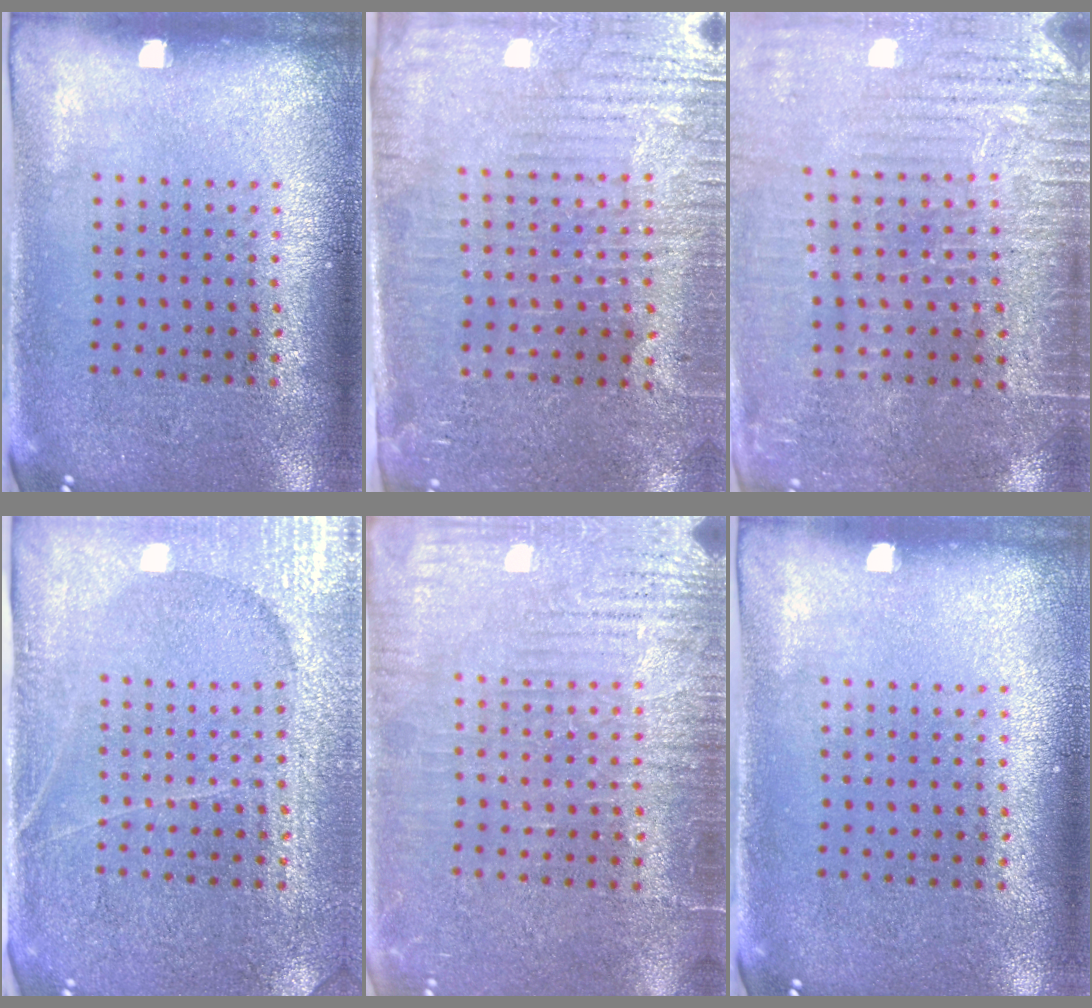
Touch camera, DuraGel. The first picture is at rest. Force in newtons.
{"total": 3.8, "press": 3.5, "slide": 1.3}
{"total": 3.4, "press": 3.4, "slide": 0.6}
{"total": 4.0, "press": 3.7, "slide": 1.3}
{"total": 4.6, "press": 4.5, "slide": 0.5}
{"total": 0.0}